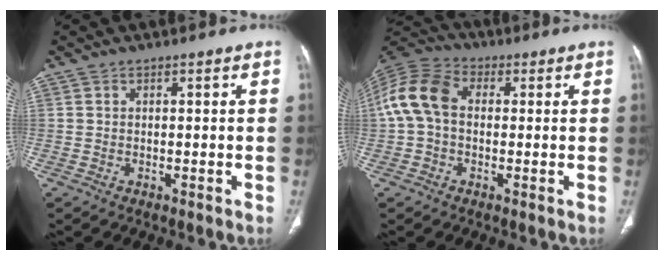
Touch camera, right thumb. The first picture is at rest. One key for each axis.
{"total": 10.7, "fx": 0.7, "fy": 7.6, "fz": 7.5, "tx": -0.157, "ty": 0.033, "tz": 0.003}